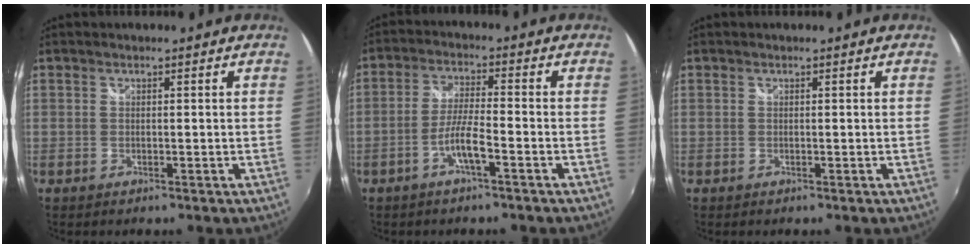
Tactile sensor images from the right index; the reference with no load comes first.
{"total": 5.2, "force": [-2.7, 0.3, 4.4], "torque": [-0.092, 0.001, -0.051]}
{"total": 0.0}